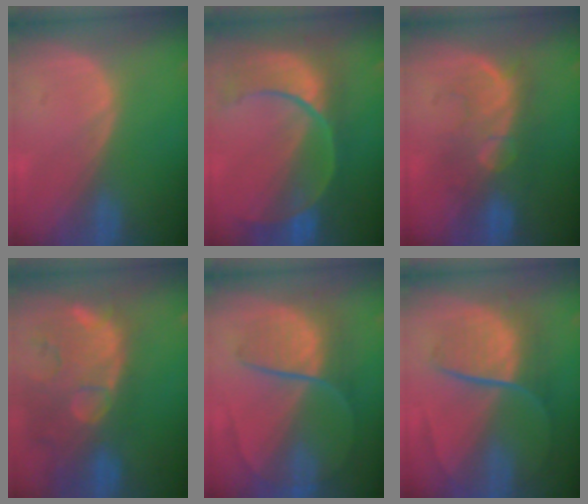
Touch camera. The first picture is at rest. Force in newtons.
{"total": 11.1, "press": 9.3, "slide": 6.0}
{"total": 8.2, "press": 8.0, "slide": 1.9}
{"total": 14.6, "press": 11.8, "slide": 8.6}
{"total": 8.5, "press": 7.4, "slide": 4.1}
{"total": 9.2, "press": 7.6, "slide": 5.1}